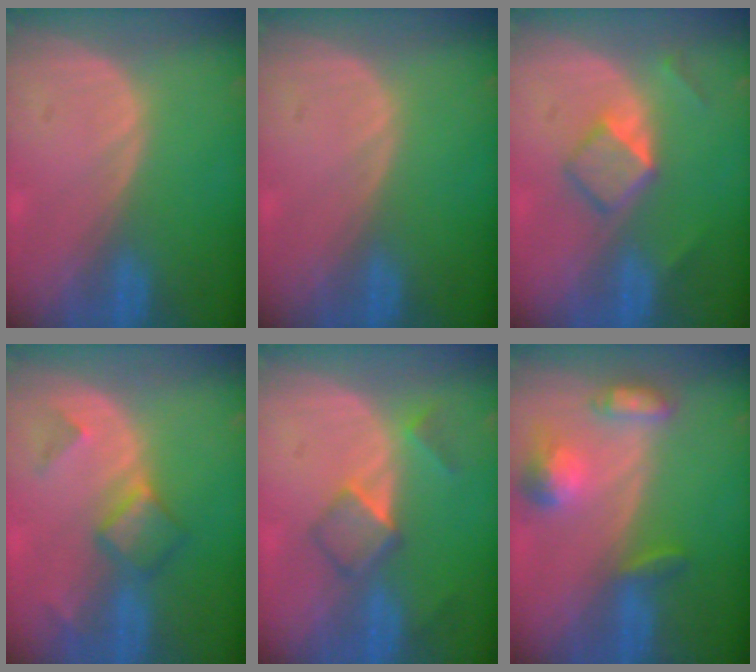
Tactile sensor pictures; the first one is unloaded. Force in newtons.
{"total": 0.0}
{"total": 5.1, "press": 4.5, "slide": 2.3}
{"total": 4.9, "press": 4.8, "slide": 0.9}
{"total": 5.3, "press": 4.7, "slide": 2.4}
{"total": 5.9, "press": 5.8, "slide": 1.2}